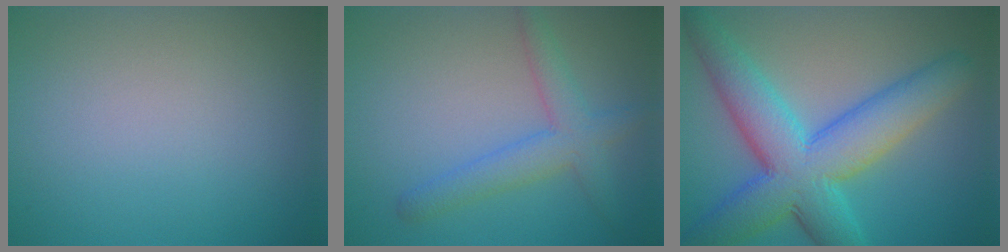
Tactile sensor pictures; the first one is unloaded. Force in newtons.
{"total": 3.6, "press": 3.6, "slide": 0.1}
{"total": 10.0, "press": 10.0, "slide": 0.2}